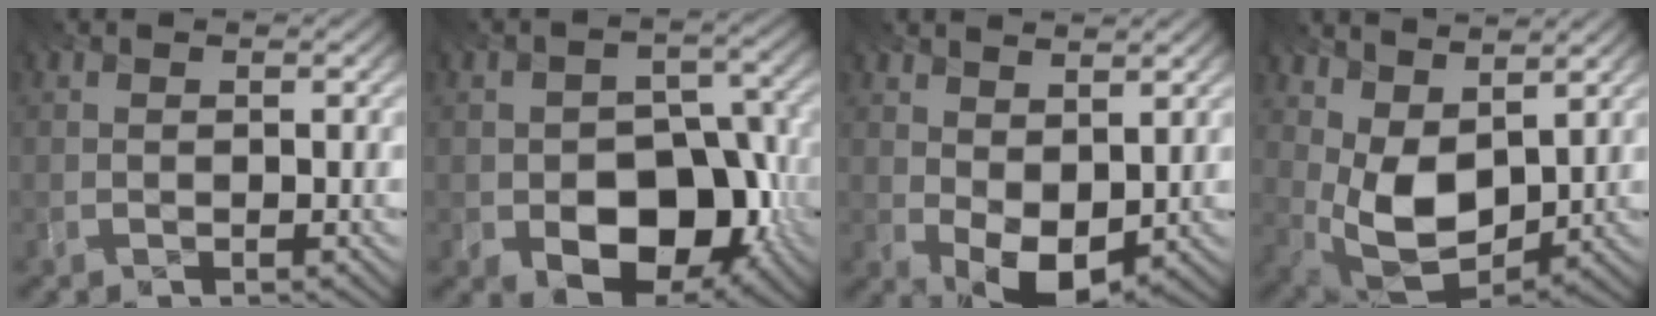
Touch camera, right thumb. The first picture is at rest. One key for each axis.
{"total": 12.3, "fx": -4.6, "fy": 7.9, "fz": 8.2, "tx": -0.127, "ty": -0.029, "tz": -0.066}
{"total": 7.0, "fx": 1.2, "fy": 4.3, "fz": 5.5, "tx": -0.109, "ty": -0.005, "tz": 0.030}
{"total": 10.2, "fx": 3.3, "fy": 6.0, "fz": 7.6, "tx": -0.173, "ty": -0.011, "tz": 0.072}